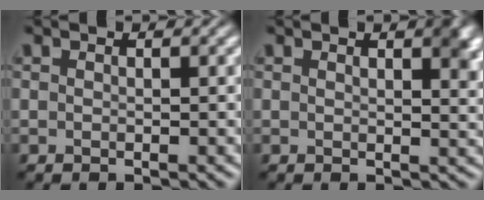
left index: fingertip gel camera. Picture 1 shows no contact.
{"total": 2.6, "force": [1.5, 0.8, 1.9], "torque": [-0.018, -0.002, 0.023]}